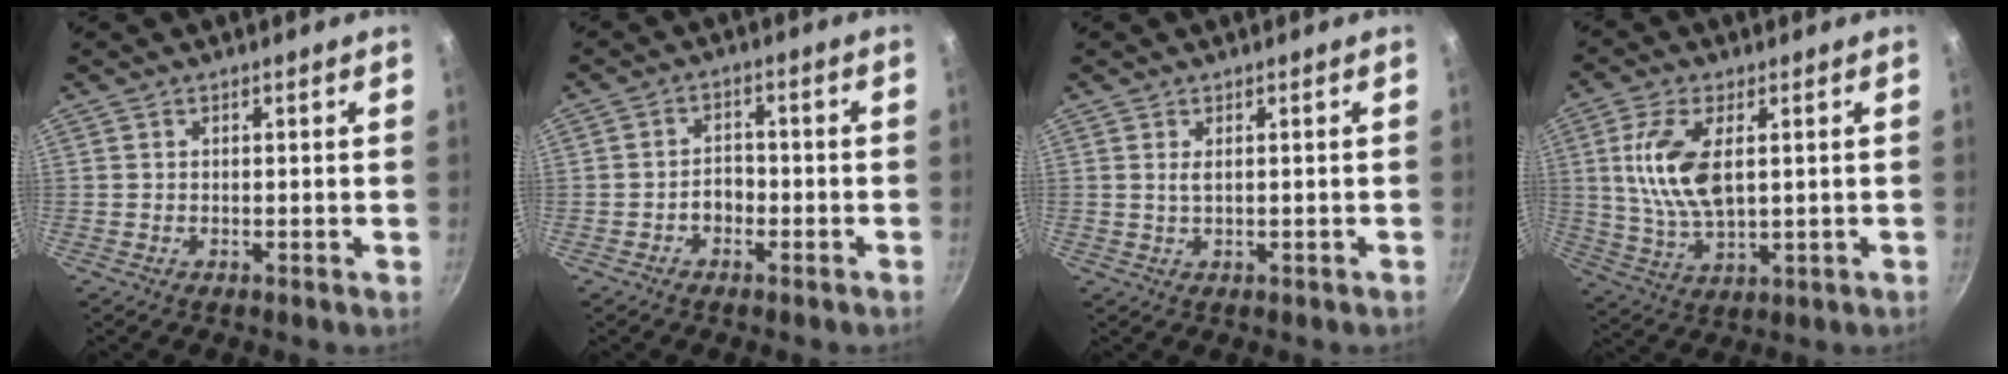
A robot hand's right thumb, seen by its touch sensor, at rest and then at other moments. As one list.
[{"total": 3.4, "force": [-1.6, 2.4, 1.7], "torque": [-0.008, 0.022, -0.030]}, {"total": 1.2, "force": [0.3, 0.5, 1.1], "torque": [-0.020, -0.001, 0.006]}, {"total": 11.8, "force": [2.2, 5.9, 10.0], "torque": [-0.193, -0.008, 0.048]}]